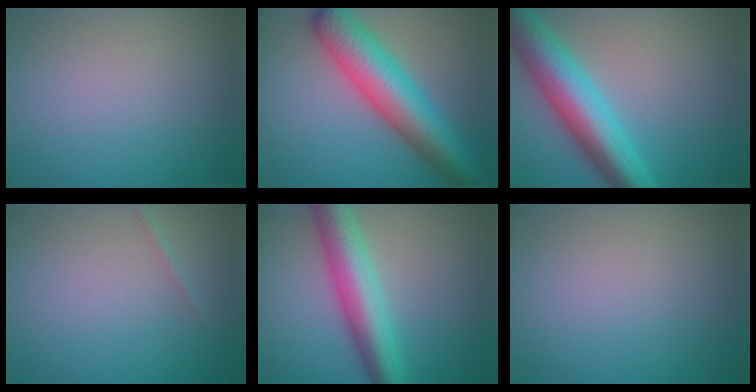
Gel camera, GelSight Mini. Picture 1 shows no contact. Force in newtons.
{"total": 9.0, "press": 9.0, "slide": 0.1}
{"total": 8.9, "press": 8.9, "slide": 0.2}
{"total": 0.7, "press": 0.7, "slide": 0.0}
{"total": 6.9, "press": 6.9, "slide": 0.2}
{"total": 0.0}